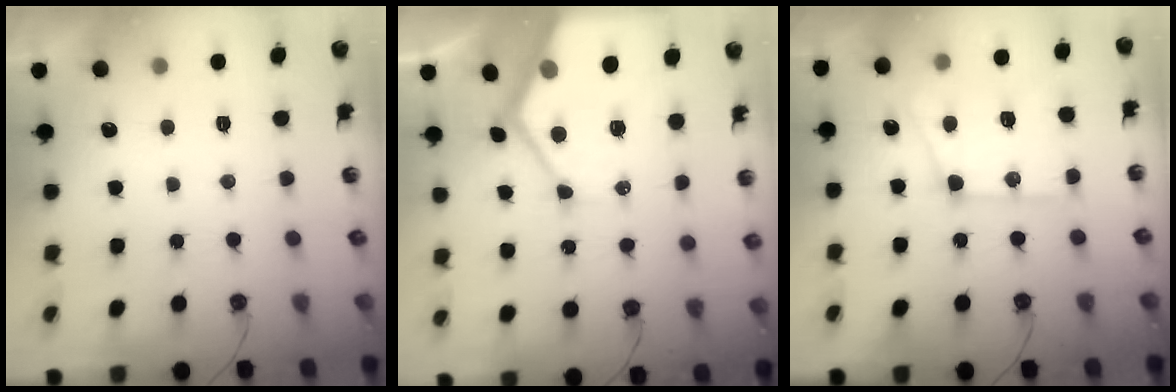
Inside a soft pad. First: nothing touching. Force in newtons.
{"total": 20.7, "press": 20.6, "slide": 2.3}
{"total": 17.4, "press": 17.3, "slide": 1.9}